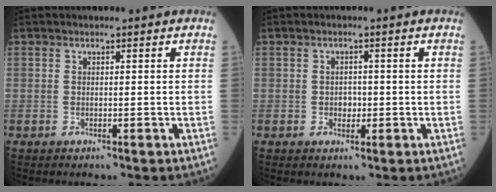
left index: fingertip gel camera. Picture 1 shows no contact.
{"total": 1.8, "force": [-0.8, 1.3, 0.9], "torque": [-0.013, -0.002, -0.012]}